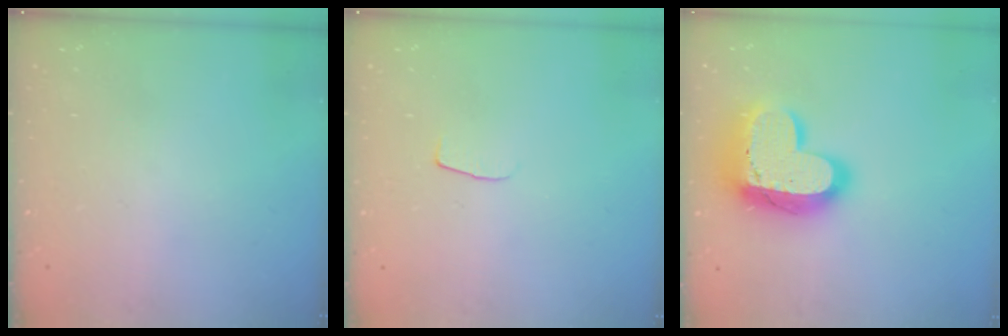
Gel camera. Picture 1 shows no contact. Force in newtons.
{"total": 4.3, "press": 4.3, "slide": 0.4}
{"total": 19.8, "press": 19.7, "slide": 1.5}